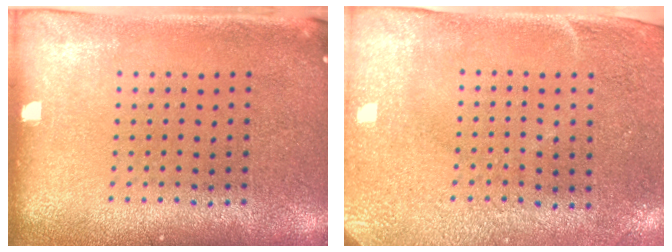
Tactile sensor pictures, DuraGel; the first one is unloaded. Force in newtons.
{"total": 2.9, "press": 2.4, "slide": 1.6}